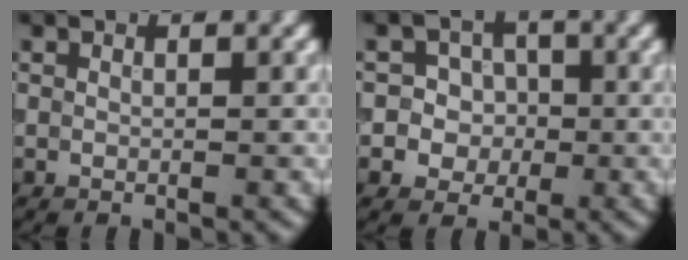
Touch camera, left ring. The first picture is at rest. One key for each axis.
{"total": 3.5, "fx": -0.2, "fy": 3.4, "fz": 1.1, "tx": 0.006, "ty": 0.013, "tz": -0.021}